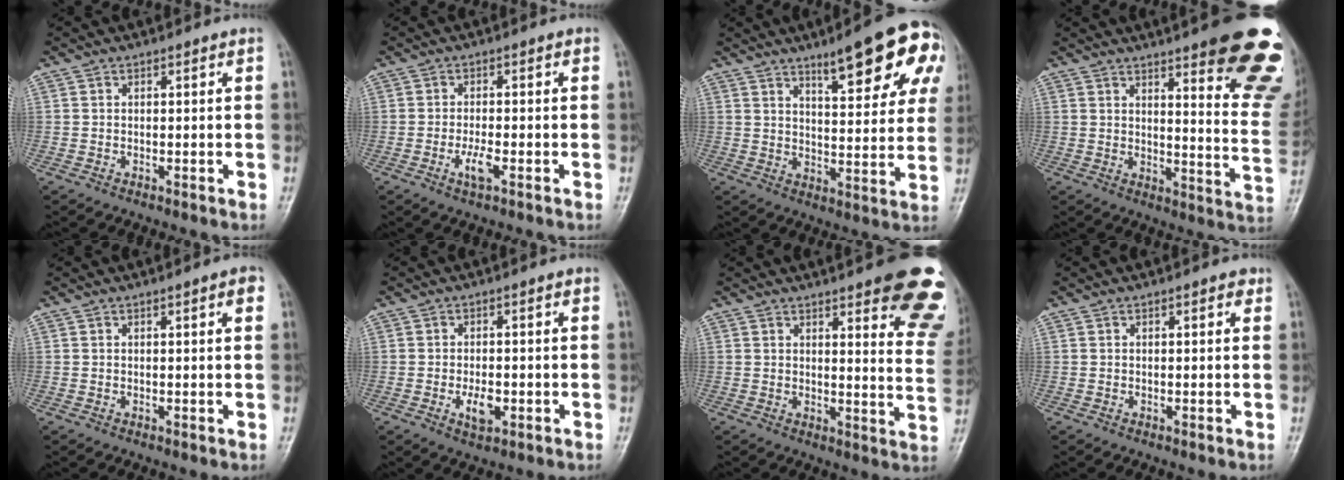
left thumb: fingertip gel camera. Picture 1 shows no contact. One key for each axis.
{"total": 3.4, "fx": -1.4, "fy": 1.0, "fz": 2.9, "tx": -0.059, "ty": 0.004, "tz": -0.027}
{"total": 16.8, "fx": 9.1, "fy": 4.6, "fz": 13.3, "tx": -0.138, "ty": -0.030, "tz": 0.122}
{"total": 23.4, "fx": 15.2, "fy": 4.5, "fz": 17.2, "tx": -0.174, "ty": -0.078, "tz": 0.184}
{"total": 2.0, "fx": 0.9, "fy": 0.3, "fz": 1.8, "tx": -0.021, "ty": 0.001, "tz": 0.010}
{"total": 4.1, "fx": -1.2, "fy": 2.1, "fz": 3.3, "tx": -0.051, "ty": 0.001, "tz": -0.016}
{"total": 19.4, "fx": 12.5, "fy": 5.0, "fz": 14.1, "tx": -0.140, "ty": -0.057, "tz": 0.135}
{"total": 1.3, "fx": 0.6, "fy": 0.5, "fz": 1.0, "tx": -0.008, "ty": 0.001, "tz": 0.006}